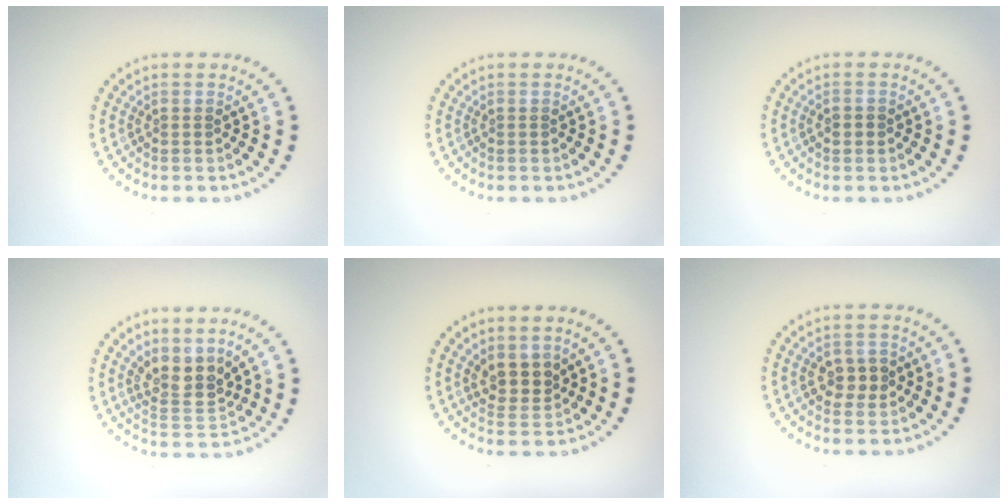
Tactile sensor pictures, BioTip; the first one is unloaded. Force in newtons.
{"total": 0.0}
{"total": 1.3, "press": 1.3, "slide": 0.1}
{"total": 3.1, "press": 2.5, "slide": 1.8}
{"total": 2.5, "press": 2.2, "slide": 1.2}
{"total": 2.4, "press": 2.4, "slide": 0.3}